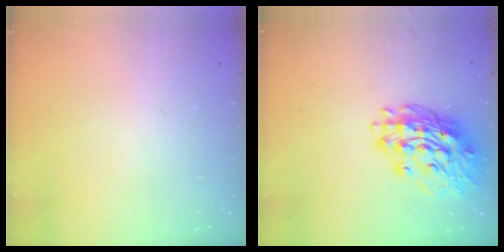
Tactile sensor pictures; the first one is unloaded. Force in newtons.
{"total": 18.5, "press": 18.4, "slide": 2.1}